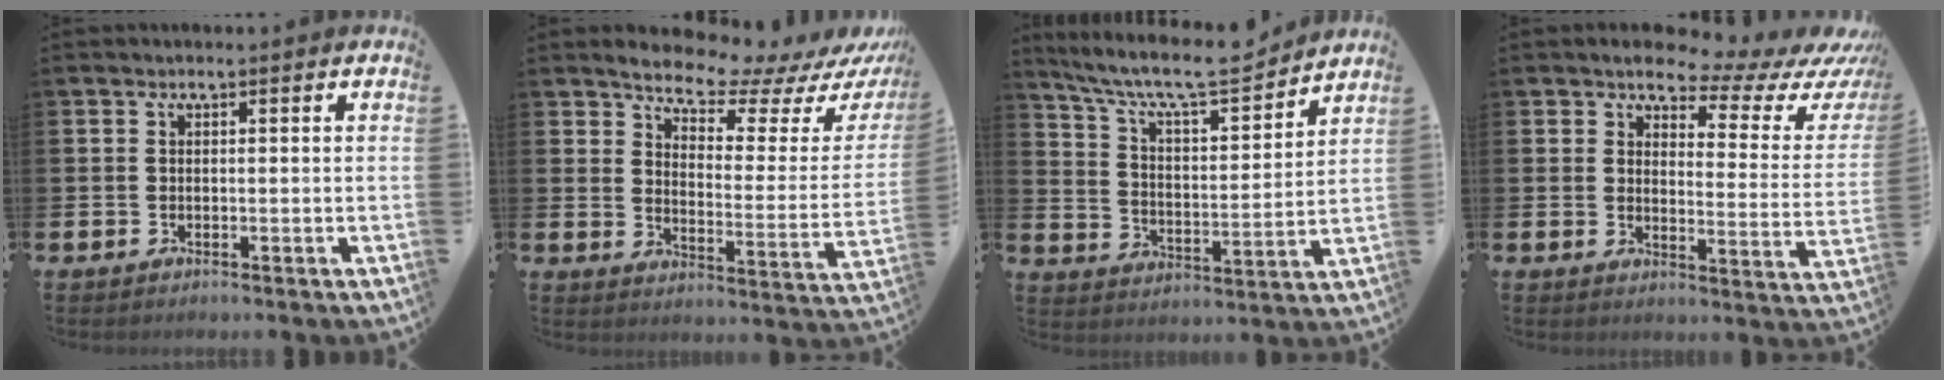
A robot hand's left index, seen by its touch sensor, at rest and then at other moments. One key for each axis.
{"total": 8.6, "fx": 8.2, "fy": 1.1, "fz": 2.4, "tx": -0.062, "ty": -0.068, "tz": 0.140}
{"total": 9.2, "fx": 8.3, "fy": 1.7, "fz": 3.5, "tx": -0.098, "ty": -0.058, "tz": 0.141}
{"total": 5.0, "fx": 4.2, "fy": 1.8, "fz": 2.1, "tx": -0.043, "ty": -0.037, "tz": 0.060}